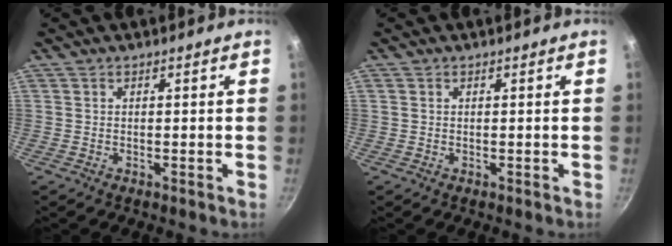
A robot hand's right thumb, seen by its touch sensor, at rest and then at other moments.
{"total": 0.0}